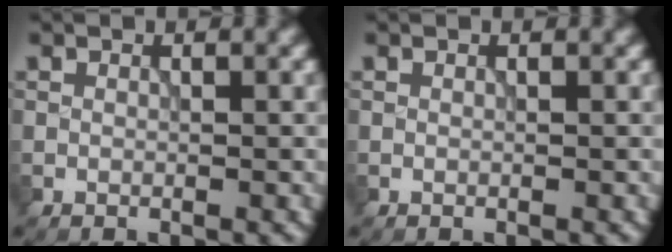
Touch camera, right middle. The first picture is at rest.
{"total": 0.0}